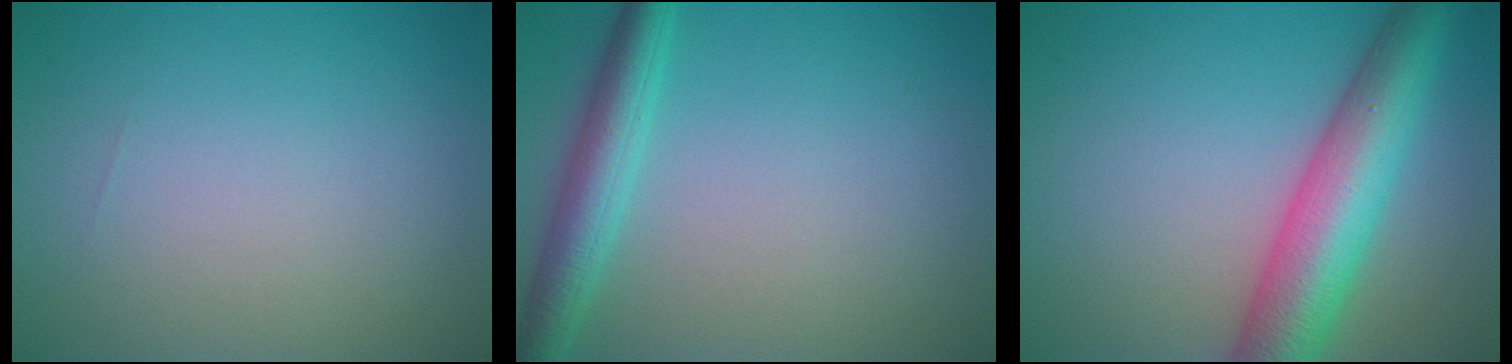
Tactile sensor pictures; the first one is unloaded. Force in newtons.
{"total": 3.9, "press": 3.9, "slide": 0.1}
{"total": 8.3, "press": 8.3, "slide": 0.3}